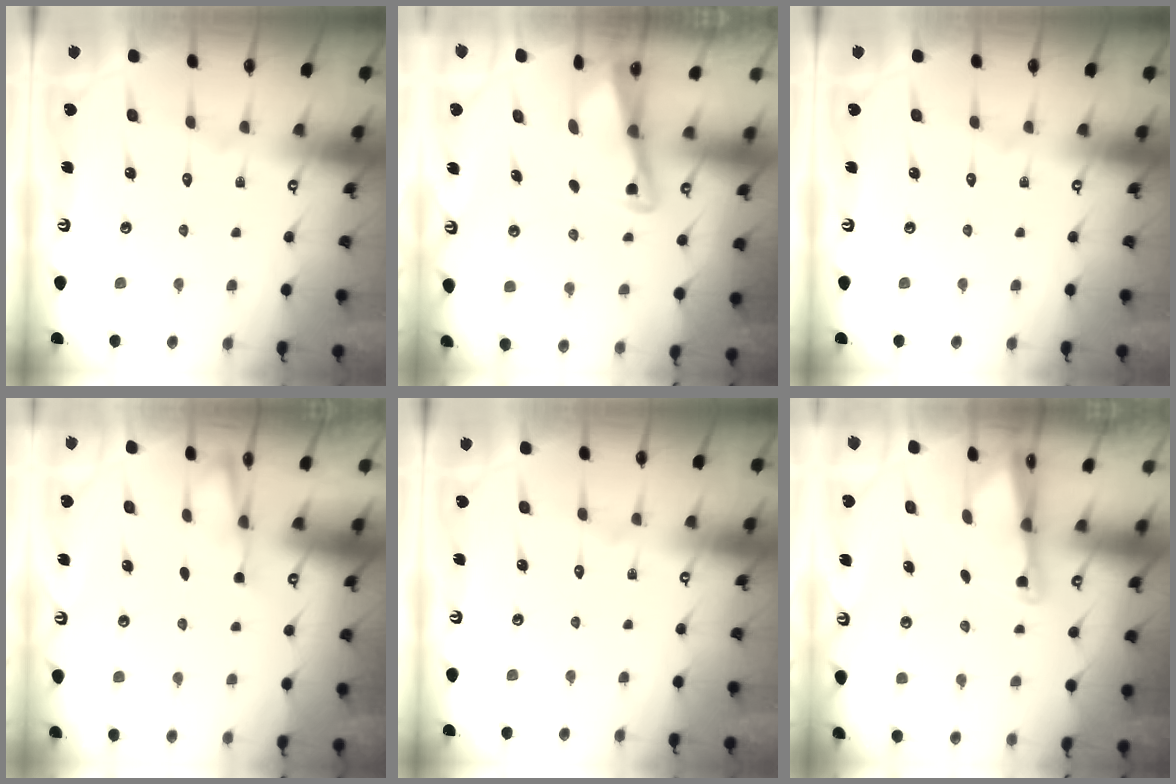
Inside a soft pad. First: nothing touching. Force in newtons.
{"total": 2.8, "press": 2.8, "slide": 0.4}
{"total": 0.0}
{"total": 2.3, "press": 2.2, "slide": 0.4}
{"total": 0.0}
{"total": 1.8, "press": 1.7, "slide": 0.4}